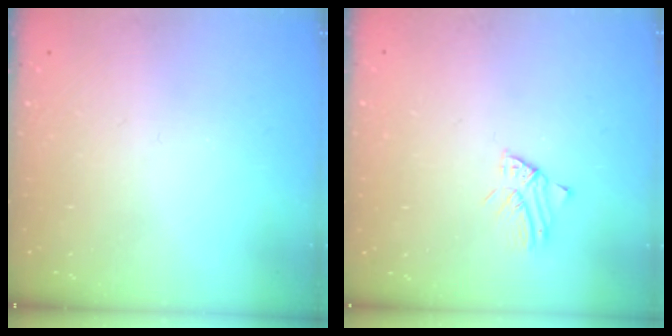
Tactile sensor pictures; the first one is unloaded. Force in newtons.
{"total": 1.5, "press": 1.4, "slide": 0.1}